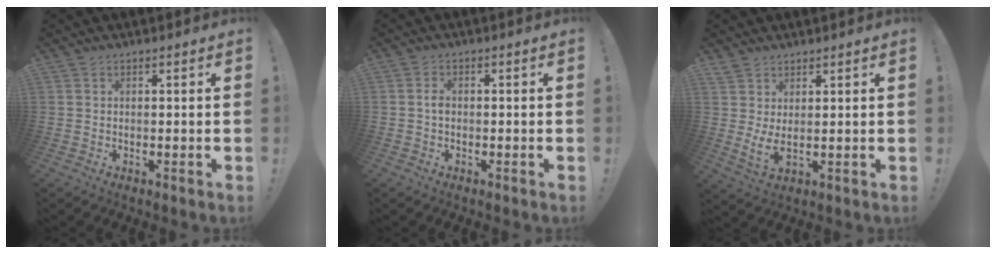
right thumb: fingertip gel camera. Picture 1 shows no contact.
{"total": 2.3, "force": [-0.8, 1.8, 1.2], "torque": [-0.013, 0.005, -0.017]}
{"total": 4.6, "force": [2.4, 1.5, 3.7], "torque": [-0.067, -0.026, 0.044]}